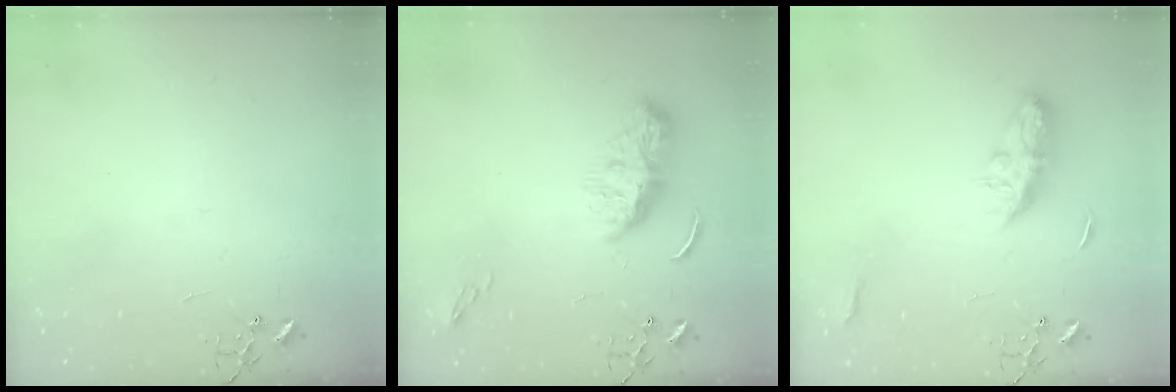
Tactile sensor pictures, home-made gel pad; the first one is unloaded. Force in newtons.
{"total": 8.5, "press": 8.5, "slide": 0.3}
{"total": 8.2, "press": 8.1, "slide": 0.6}